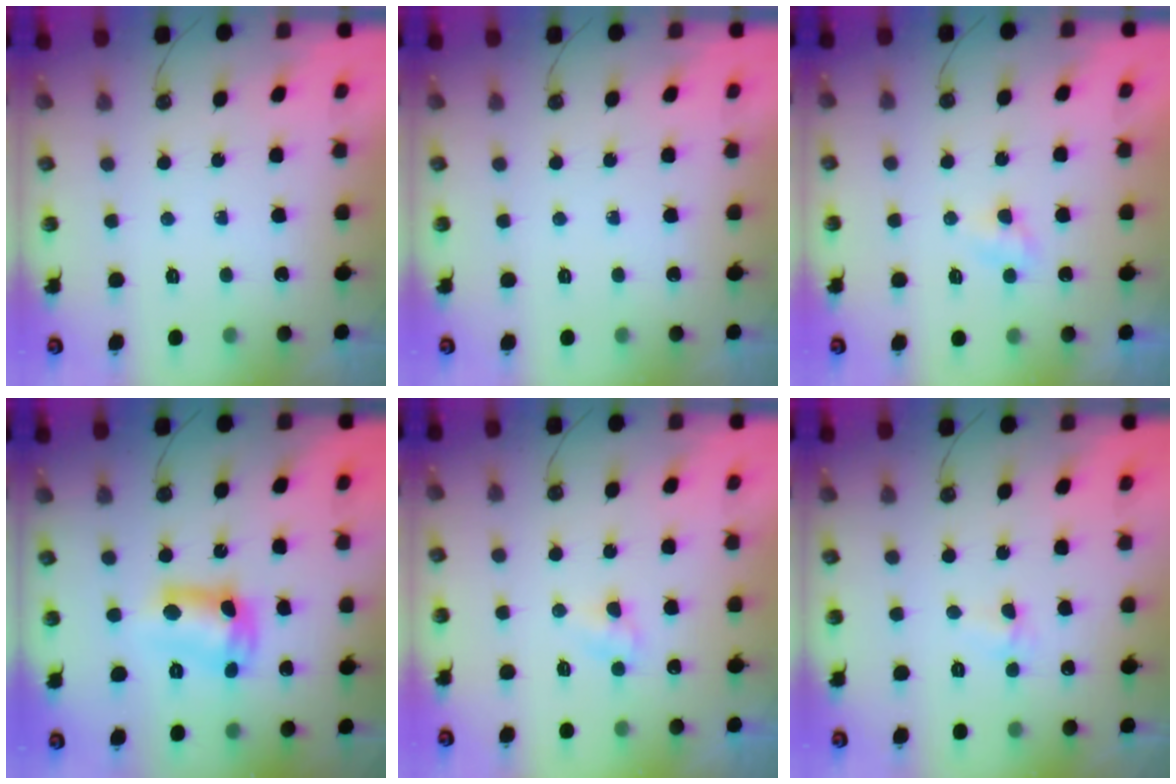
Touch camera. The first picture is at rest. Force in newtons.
{"total": 0.0}
{"total": 3.6, "press": 3.6, "slide": 0.5}
{"total": 10.6, "press": 10.6, "slide": 0.7}
{"total": 4.8, "press": 4.8, "slide": 0.3}
{"total": 2.9, "press": 2.9, "slide": 0.4}